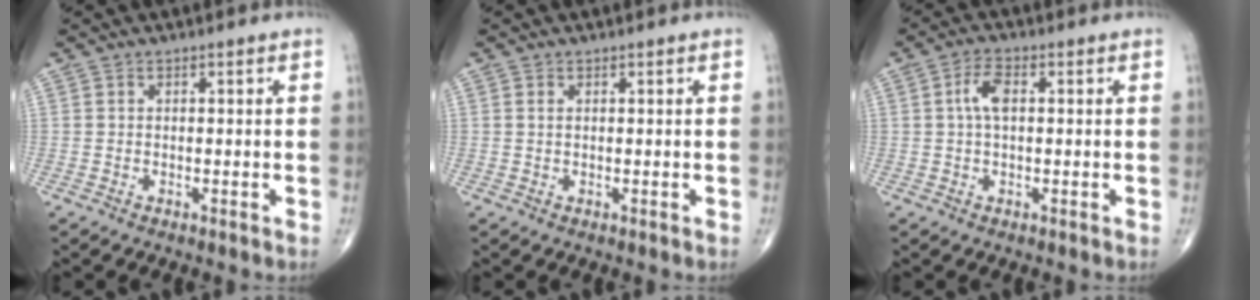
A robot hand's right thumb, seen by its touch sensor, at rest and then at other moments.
{"total": 0.8, "force": [0.3, 0.4, 0.6], "torque": [-0.014, 0.004, 0.008]}
{"total": 4.3, "force": [0.7, 2.0, 3.7], "torque": [-0.078, 0.010, 0.010]}